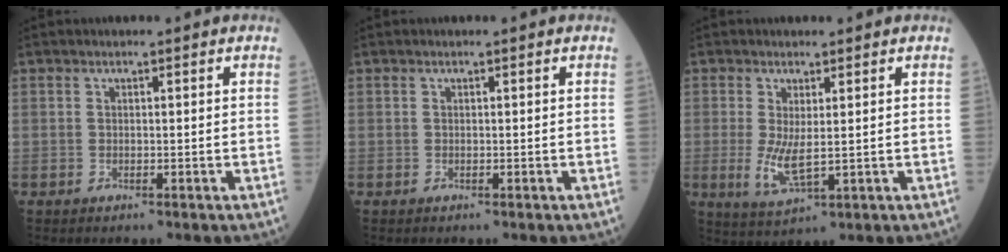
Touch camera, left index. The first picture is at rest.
{"total": 0.0}
{"total": 4.8, "force": [-0.1, 1.3, 4.6], "torque": [-0.100, -0.015, 0.006]}